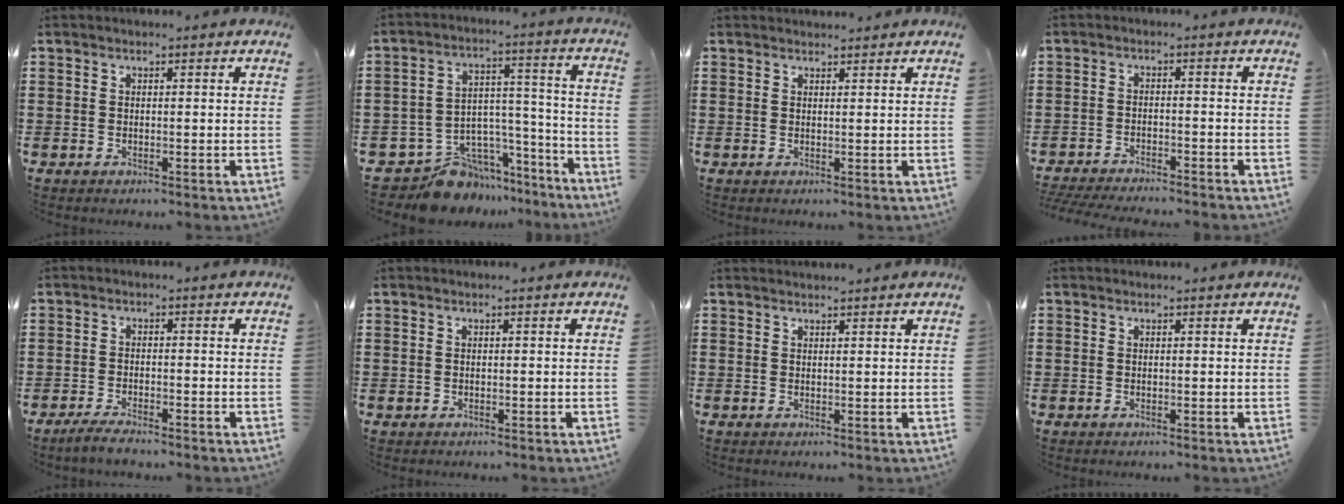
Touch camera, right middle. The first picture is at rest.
{"total": 9.3, "force": [-8.2, 4.2, 1.1], "torque": [-0.028, 0.022, -0.154]}
{"total": 1.2, "force": [1.2, 0.0, 0.0], "torque": [-0.001, 0.000, 0.024]}
{"total": 3.2, "force": [-3.2, -0.1, 0.4], "torque": [-0.015, -0.002, -0.069]}
{"total": 2.3, "force": [-2.1, 0.2, 1.1], "torque": [-0.025, 0.001, -0.042]}
{"total": 0.0}
{"total": 1.1, "force": [1.1, -0.2, 0.0], "torque": [-0.001, -0.002, 0.021]}
{"total": 0.0}